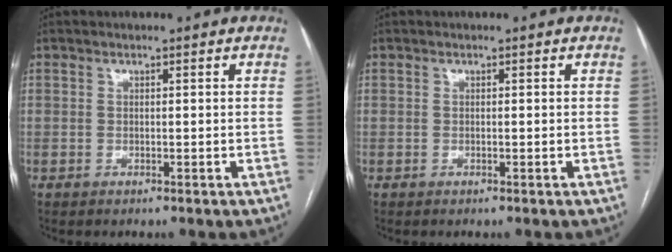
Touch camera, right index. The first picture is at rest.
{"total": 0.0}